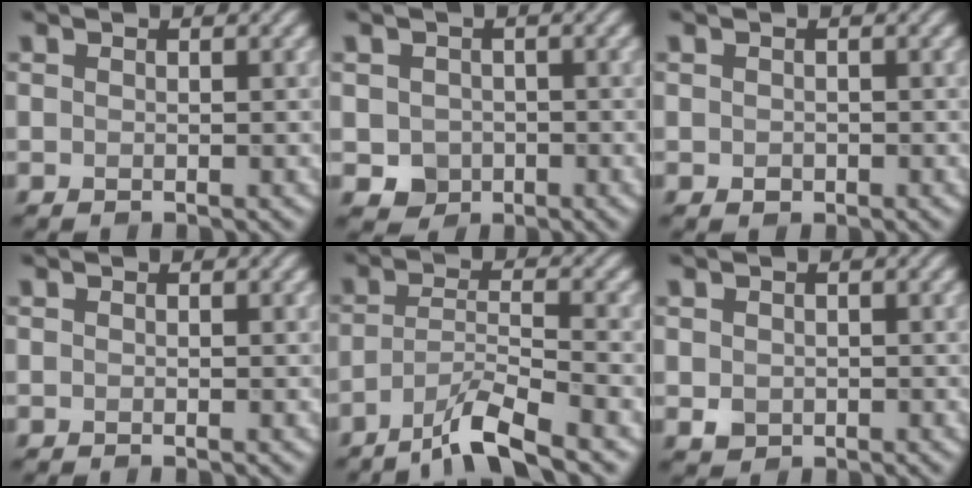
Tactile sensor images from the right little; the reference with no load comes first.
{"total": 2.4, "force": [-0.5, 2.2, 0.9], "torque": [-0.014, -0.005, -0.007]}
{"total": 0.6, "force": [-0.1, 0.5, 0.3], "torque": [-0.004, -0.005, -0.002]}
{"total": 0.0}
{"total": 5.4, "force": [-3.8, 0.8, 3.7], "torque": [-0.060, 0.004, -0.080]}
{"total": 1.5, "force": [0.0, 1.3, 0.6], "torque": [-0.011, -0.003, 0.000]}